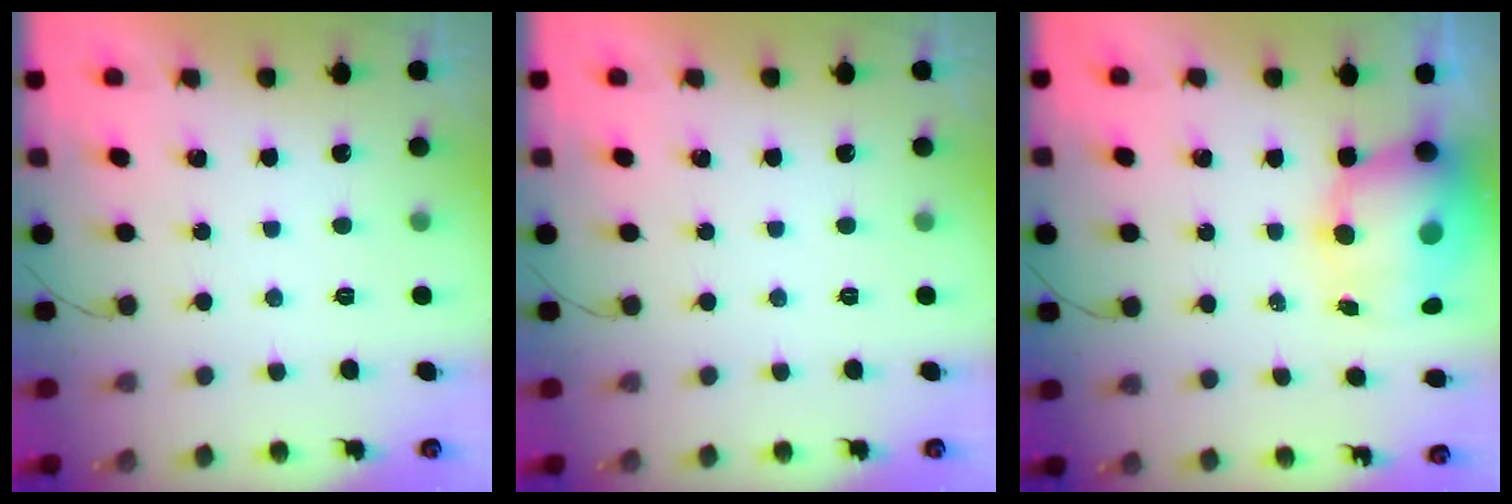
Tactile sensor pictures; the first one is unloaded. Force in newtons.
{"total": 0.0}
{"total": 13.0, "press": 12.4, "slide": 3.8}